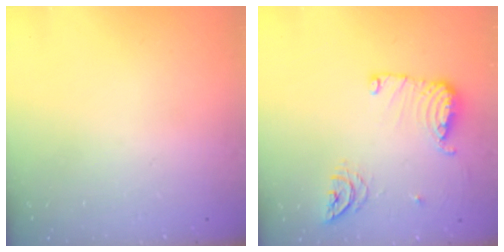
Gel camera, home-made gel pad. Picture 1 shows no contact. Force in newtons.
{"total": 12.2, "press": 12.1, "slide": 1.2}